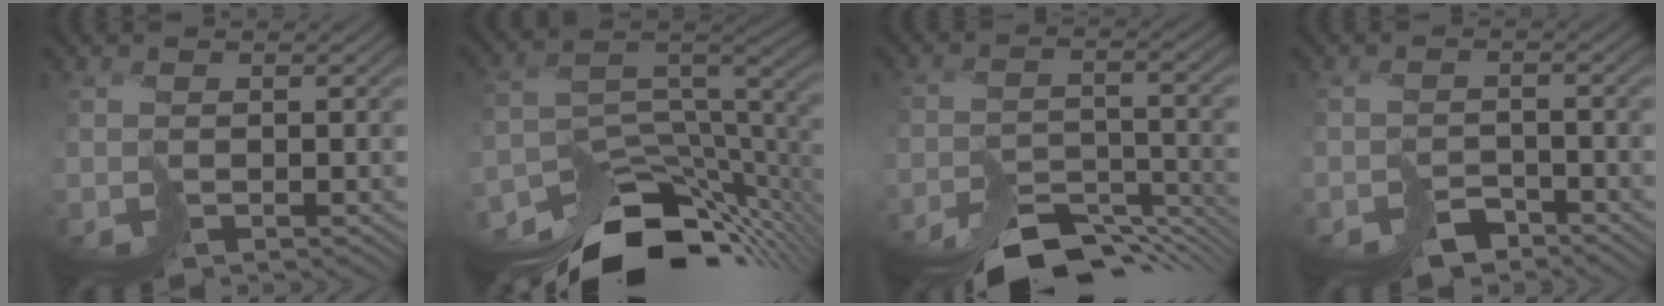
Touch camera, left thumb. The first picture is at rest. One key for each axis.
{"total": 13.6, "fx": -10.2, "fy": 5.0, "fz": 7.5, "tx": -0.149, "ty": -0.013, "tz": -0.155}
{"total": 9.2, "fx": -8.4, "fy": 2.0, "fz": 3.3, "tx": -0.036, "ty": 0.002, "tz": -0.129}
{"total": 3.4, "fx": -3.1, "fy": 1.3, "fz": 0.7, "tx": -0.001, "ty": -0.006, "tz": -0.054}